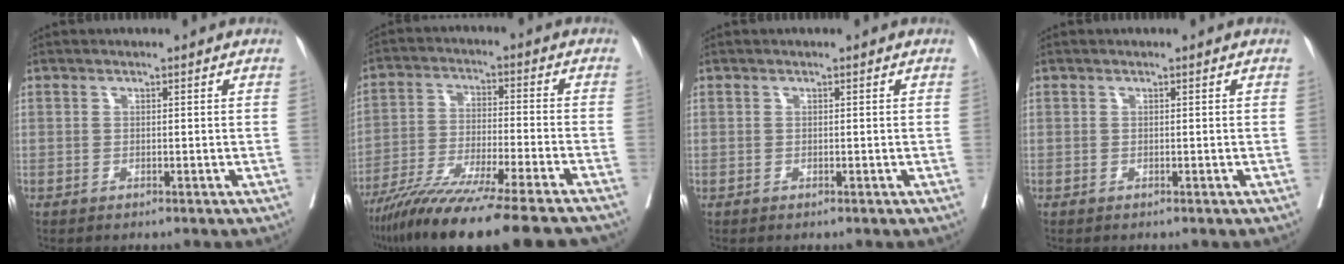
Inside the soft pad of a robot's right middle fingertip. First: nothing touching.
{"total": 20.8, "force": [-17.1, 0.2, 11.7], "torque": [-0.173, -0.052, -0.276]}
{"total": 0.0}
{"total": 0.0}